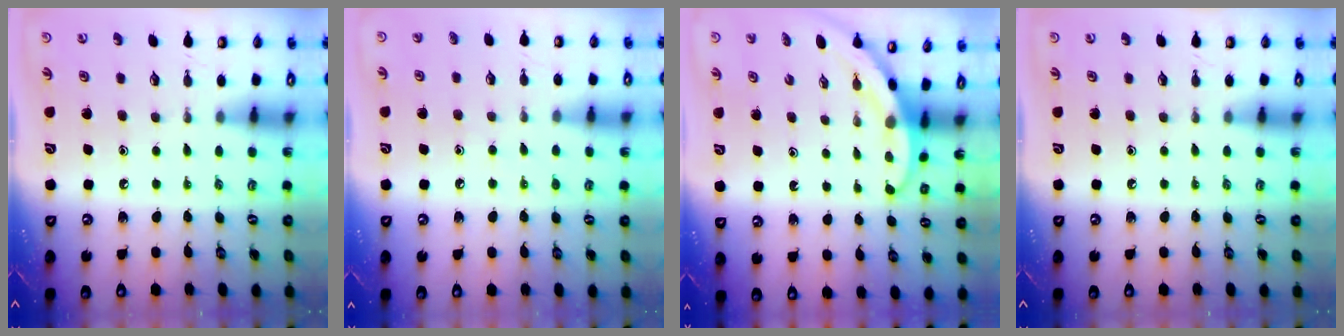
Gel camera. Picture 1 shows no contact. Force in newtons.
{"total": 4.7, "press": 4.7, "slide": 0.5}
{"total": 3.3, "press": 3.3, "slide": 0.1}
{"total": 0.0}